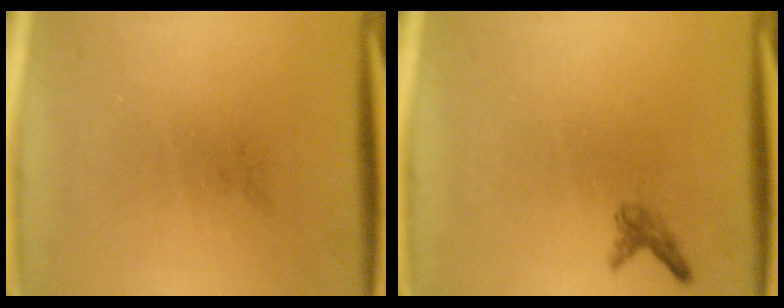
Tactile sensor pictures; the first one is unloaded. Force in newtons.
{"total": 1.1}